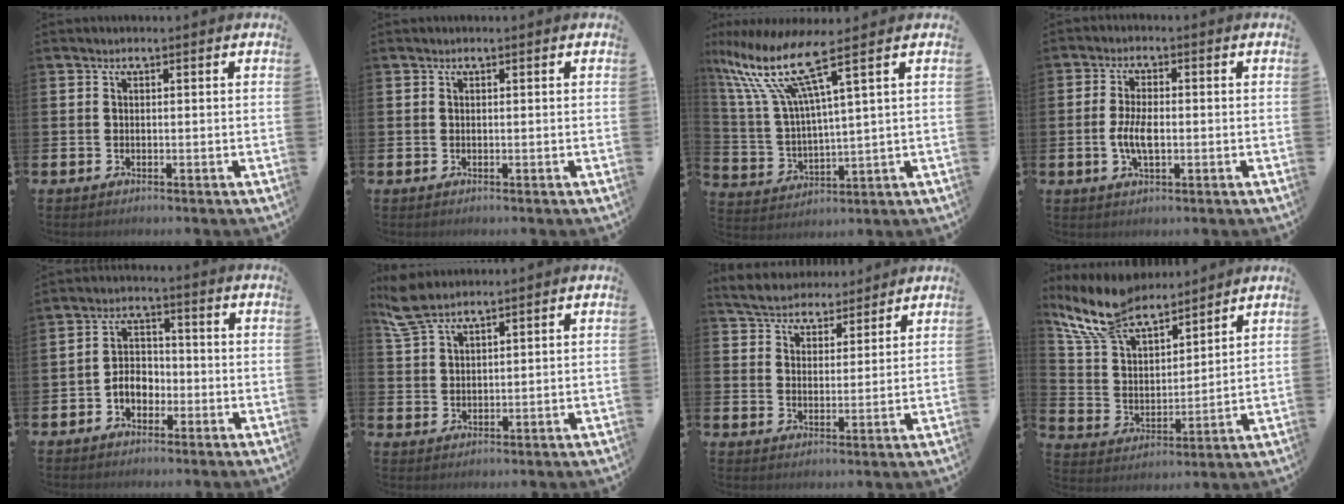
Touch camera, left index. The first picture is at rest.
{"total": 0.0}
{"total": 11.4, "force": [7.4, 1.8, 8.5], "torque": [-0.207, -0.041, 0.117]}
{"total": 4.5, "force": [-0.5, 1.9, 4.1], "torque": [-0.084, -0.004, -0.015]}
{"total": 3.9, "force": [-1.9, 2.8, 1.9], "torque": [-0.036, 0.010, -0.042]}
{"total": 4.9, "force": [4.3, 1.3, 2.0], "torque": [-0.044, -0.011, 0.079]}
{"total": 5.2, "force": [5.1, 1.3, -0.3], "torque": [-0.023, -0.027, 0.092]}
{"total": 10.6, "force": [9.4, 3.6, 3.3], "torque": [-0.114, -0.047, 0.175]}